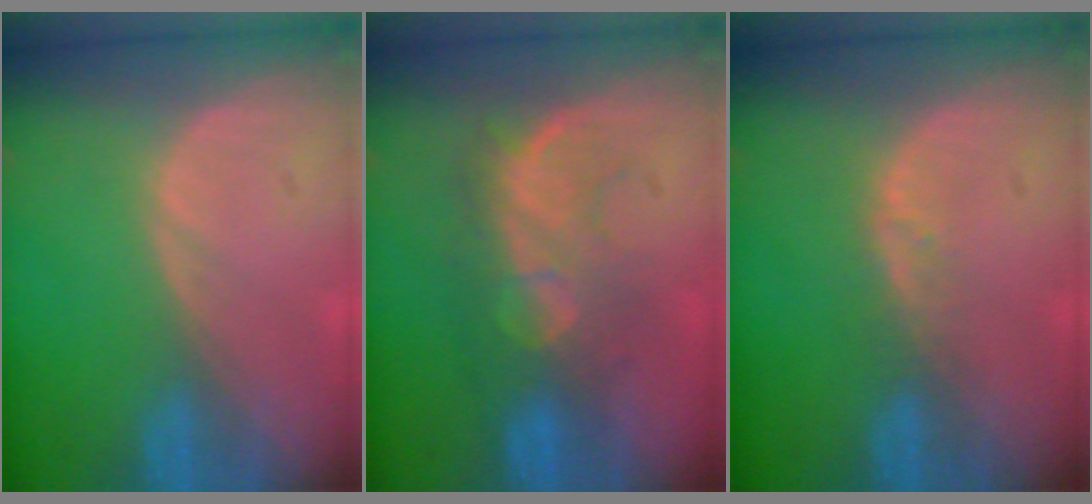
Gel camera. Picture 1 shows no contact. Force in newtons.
{"total": 7.8, "press": 7.7, "slide": 1.3}
{"total": 1.7, "press": 1.7, "slide": 0.1}